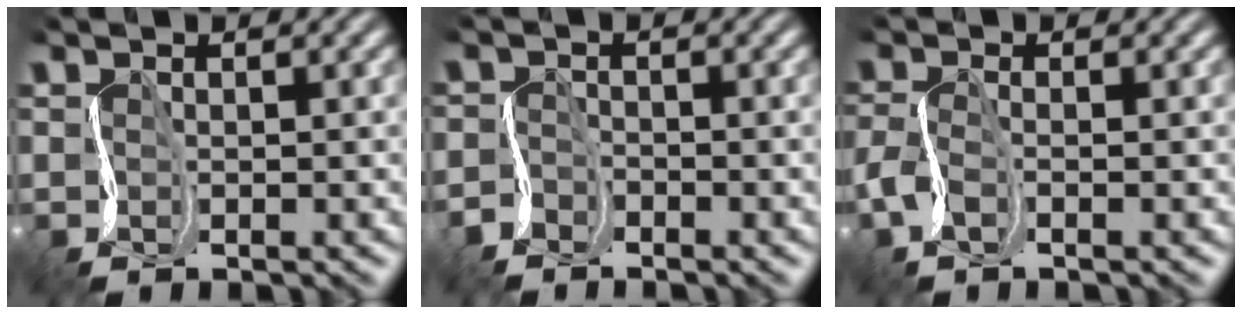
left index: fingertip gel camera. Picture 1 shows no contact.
{"total": 1.5, "force": [-1.4, 0.6, -0.1], "torque": [-0.002, 0.002, -0.037]}
{"total": 2.1, "force": [-0.9, 0.8, 1.7], "torque": [-0.054, 0.000, -0.025]}